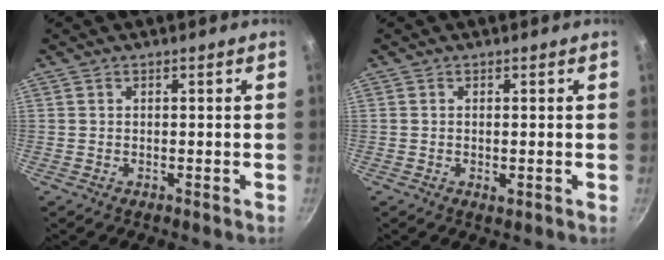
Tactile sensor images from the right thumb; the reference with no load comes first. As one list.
[{"total": 1.4, "force": [-0.2, 0.6, 1.2], "torque": [-0.021, -0.002, -0.003]}]